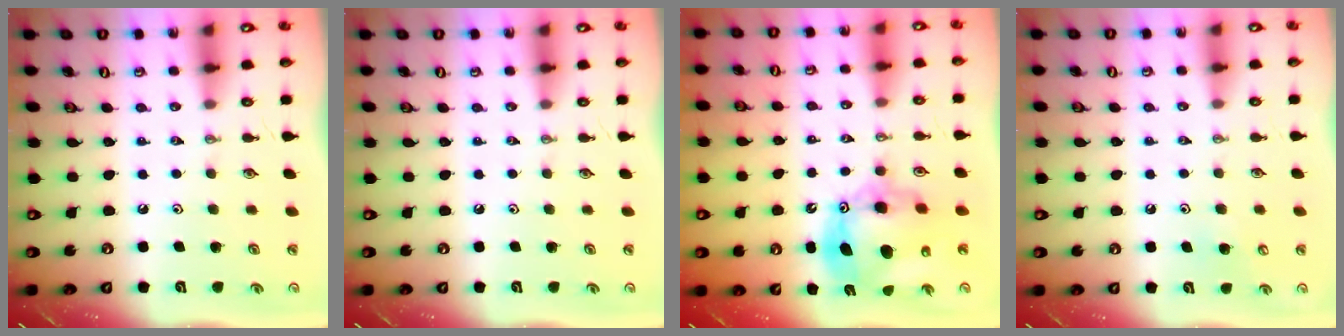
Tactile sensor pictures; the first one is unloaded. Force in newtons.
{"total": 0.0}
{"total": 15.4, "press": 15.3, "slide": 1.6}
{"total": 4.4, "press": 4.4, "slide": 0.5}